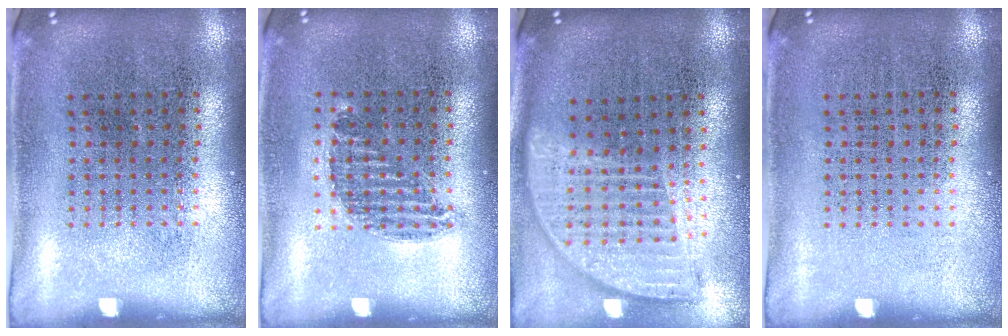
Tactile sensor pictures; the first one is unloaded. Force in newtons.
{"total": 0.8, "press": 0.7, "slide": 0.5}
{"total": 1.9, "press": 1.5, "slide": 1.1}
{"total": 0.0}